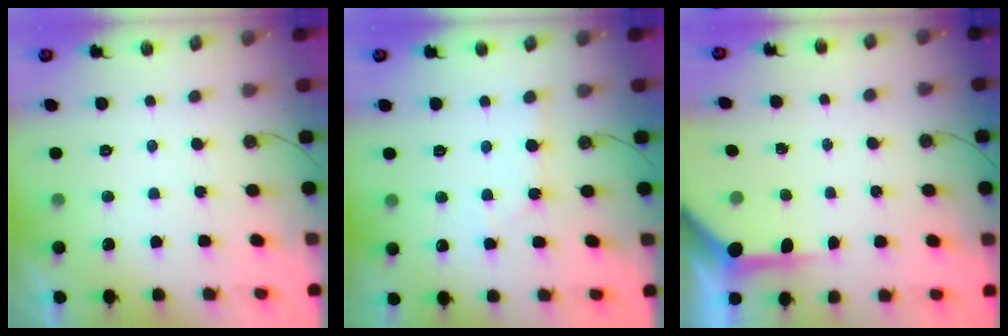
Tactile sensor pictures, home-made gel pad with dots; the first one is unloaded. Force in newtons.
{"total": 2.6, "press": 2.6, "slide": 0.3}
{"total": 6.3, "press": 6.2, "slide": 0.6}